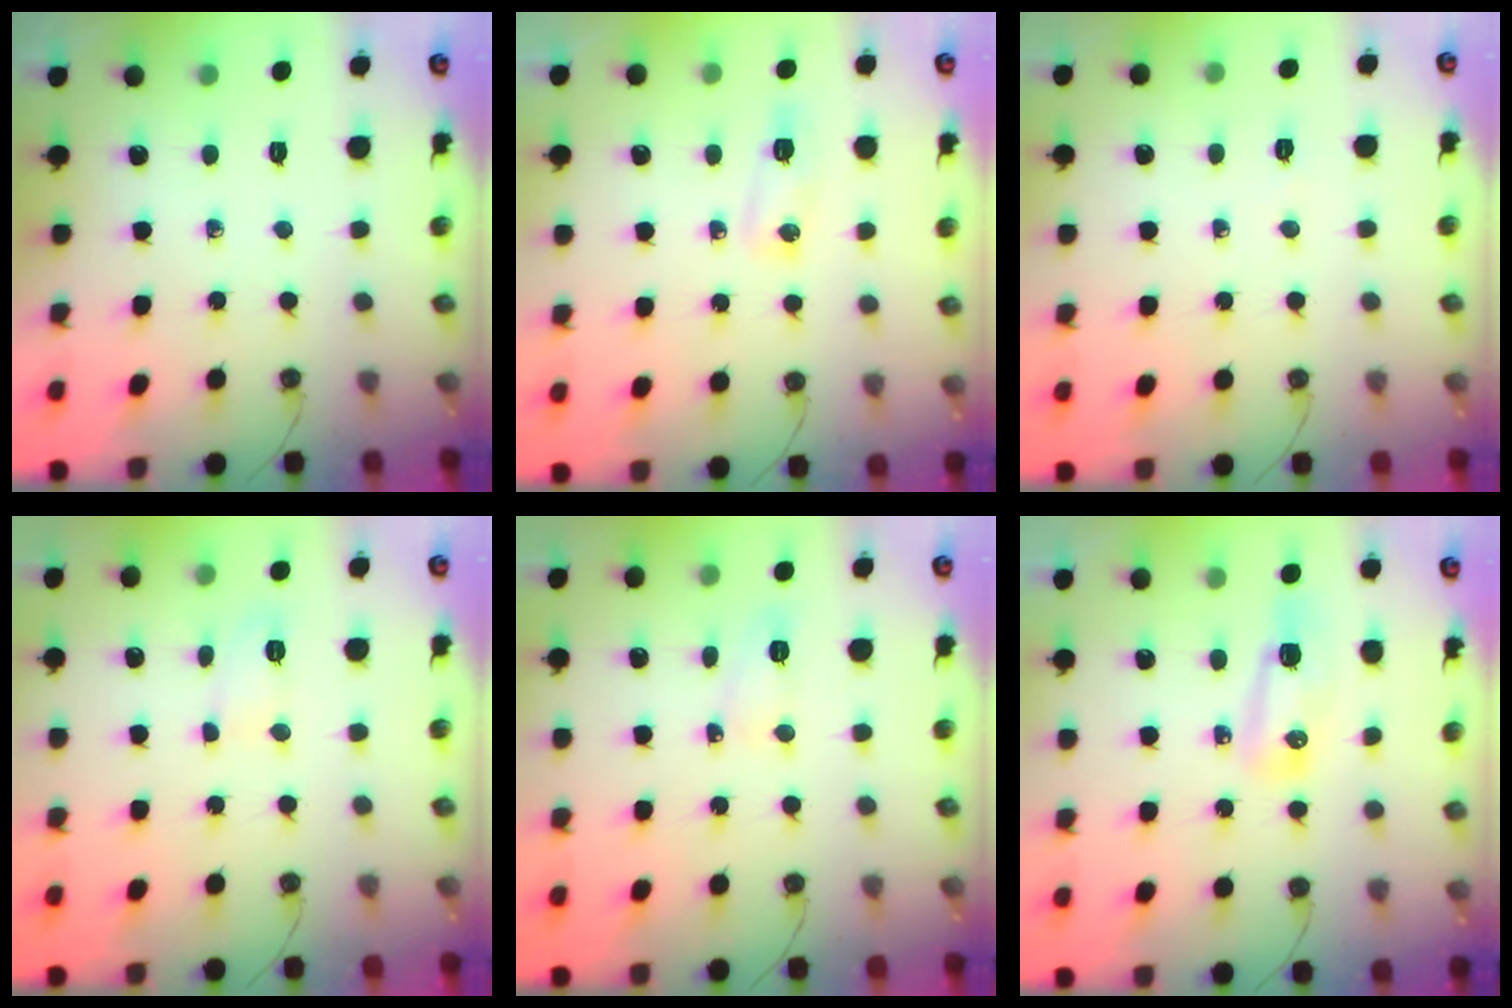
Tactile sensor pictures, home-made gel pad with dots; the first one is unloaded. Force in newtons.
{"total": 11.4, "press": 6.3, "slide": 9.5}
{"total": 14.0, "press": 3.7, "slide": 13.5}
{"total": 4.7, "press": 4.6, "slide": 0.8}
{"total": 3.9, "press": 3.8, "slide": 0.7}
{"total": 7.8, "press": 7.7, "slide": 1.5}